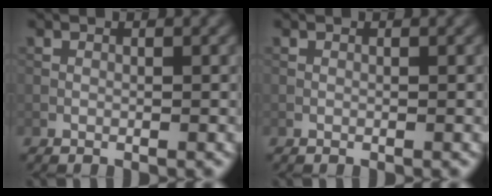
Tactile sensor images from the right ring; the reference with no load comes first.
{"total": 0.0}